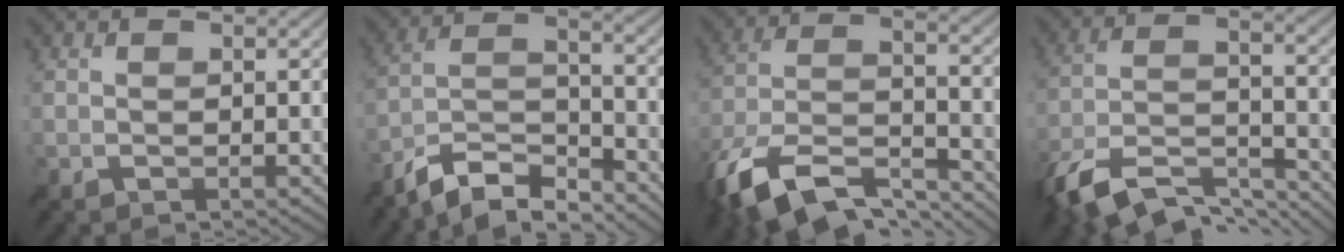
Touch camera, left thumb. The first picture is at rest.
{"total": 9.3, "force": [-7.8, 2.4, 4.4], "torque": [-0.086, 0.011, -0.155]}
{"total": 15.2, "force": [-10.8, 6.1, 8.9], "torque": [-0.223, -0.014, -0.192]}
{"total": 13.2, "force": [-10.2, 4.4, 7.2], "torque": [-0.165, -0.005, -0.184]}